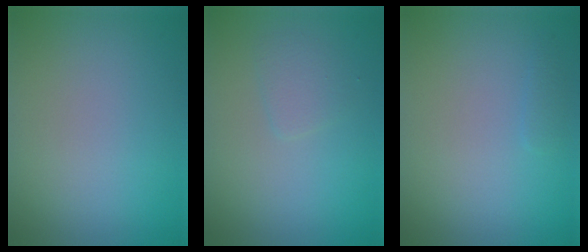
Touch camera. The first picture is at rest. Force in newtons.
{"total": 1.4, "press": 1.4, "slide": 0.1}
{"total": 0.6, "press": 0.6, "slide": 0.0}